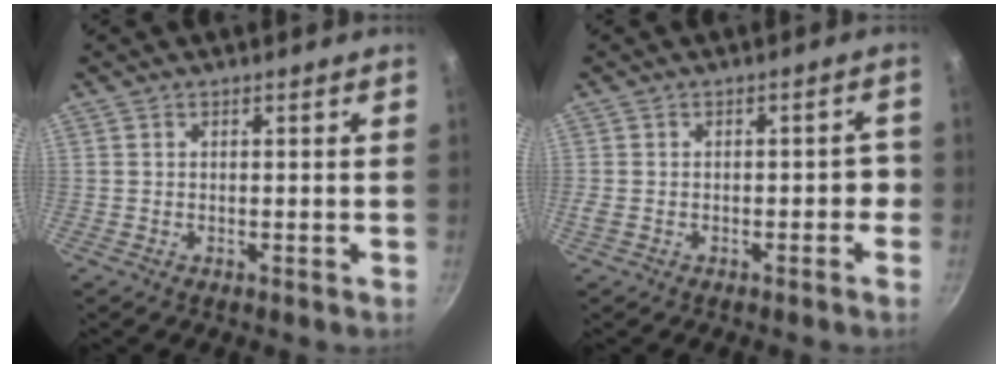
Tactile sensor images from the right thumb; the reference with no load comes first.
{"total": 4.2, "force": [-1.3, 2.3, 3.2], "torque": [-0.024, 0.026, -0.020]}